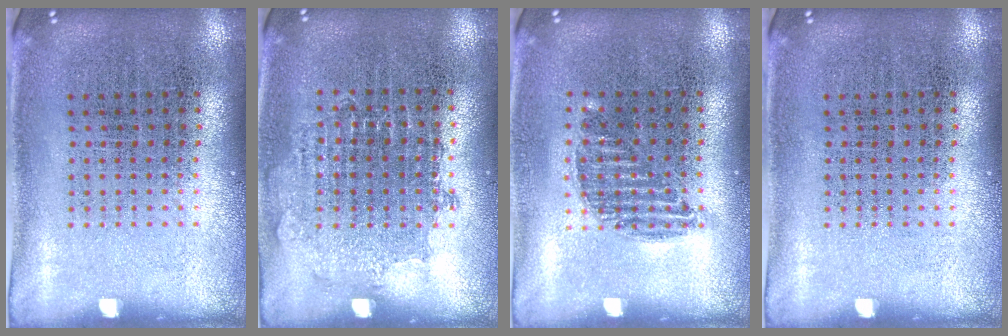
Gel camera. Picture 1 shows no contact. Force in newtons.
{"total": 0.8, "press": 0.8, "slide": 0.3}
{"total": 0.9, "press": 0.8, "slide": 0.4}
{"total": 0.0}